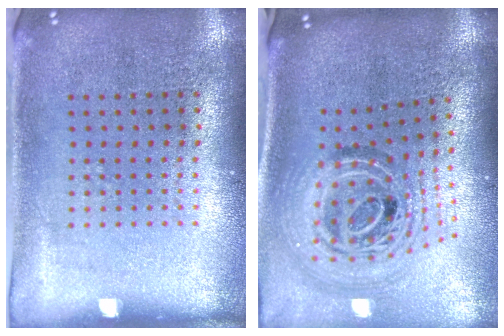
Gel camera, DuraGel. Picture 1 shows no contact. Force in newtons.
{"total": 2.1, "press": 1.6, "slide": 1.3}